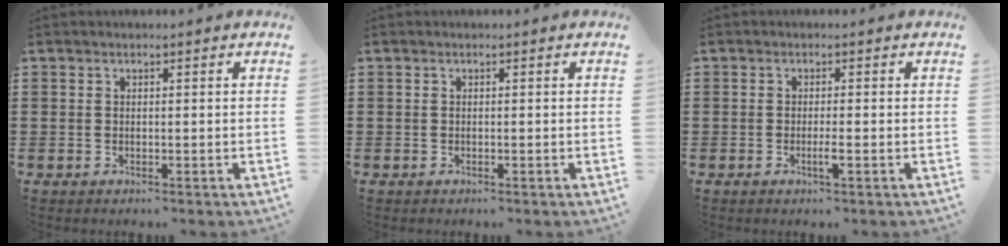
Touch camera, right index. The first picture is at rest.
{"total": 0.0}
{"total": 1.9, "force": [-0.7, 0.1, 1.8], "torque": [-0.030, -0.001, -0.014]}